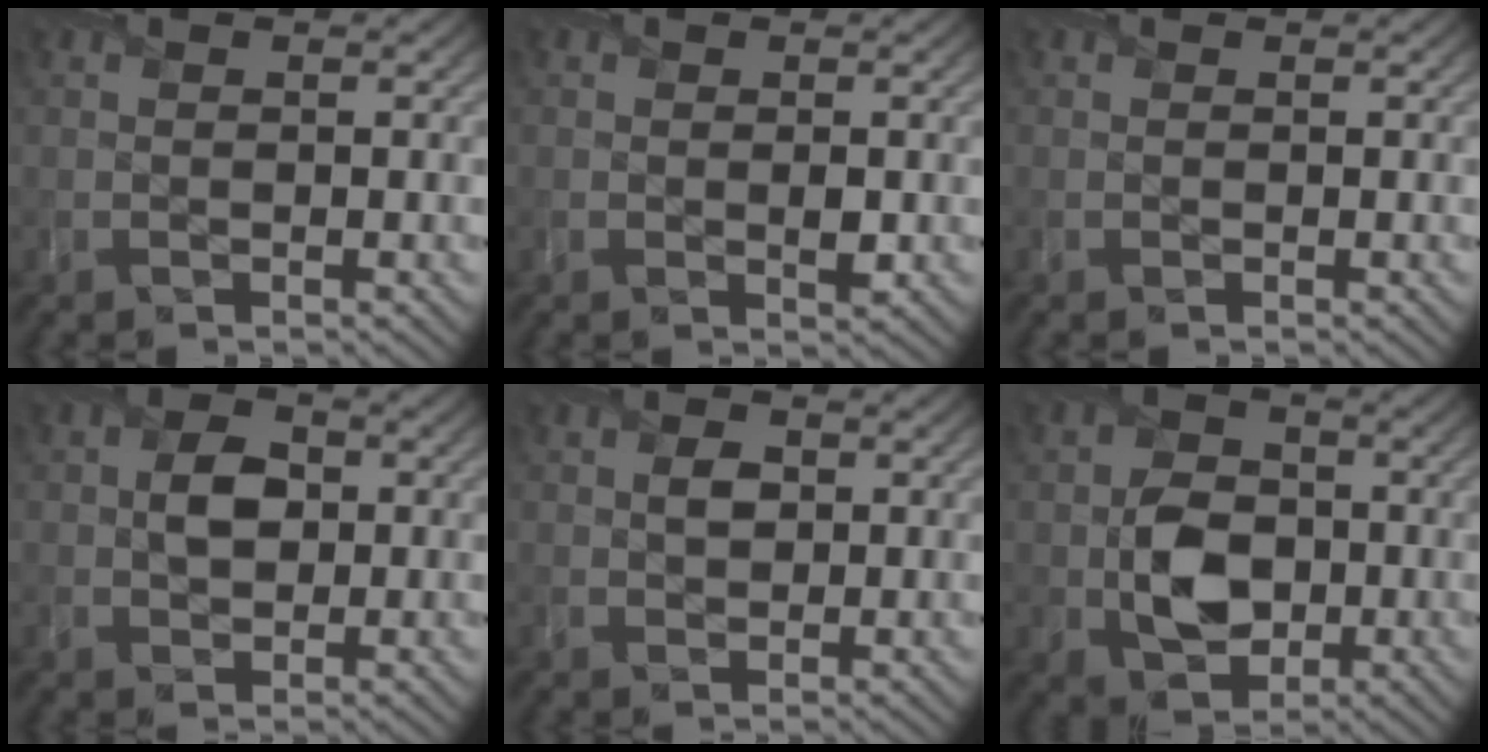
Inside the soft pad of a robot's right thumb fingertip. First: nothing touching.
{"total": 1.3, "force": [-0.1, 0.9, 1.0], "torque": [-0.016, -0.008, -0.002]}
{"total": 0.0}
{"total": 3.9, "force": [0.2, 3.0, 2.5], "torque": [-0.052, -0.001, -0.003]}
{"total": 2.2, "force": [0.4, 1.7, 1.3], "torque": [-0.028, -0.003, 0.003]}
{"total": 6.8, "force": [-1.1, 5.3, 4.1], "torque": [-0.087, -0.011, -0.026]}